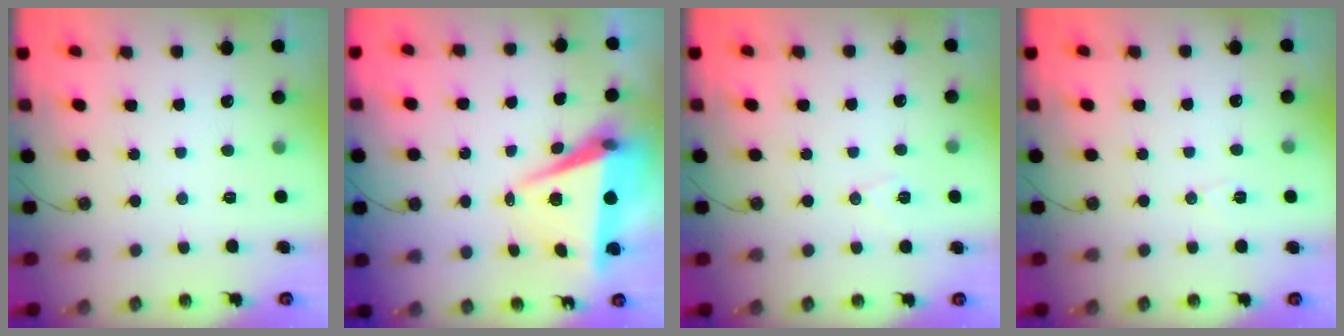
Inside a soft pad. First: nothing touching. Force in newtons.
{"total": 7.5, "press": 6.2, "slide": 4.2}
{"total": 5.7, "press": 4.6, "slide": 3.3}
{"total": 5.1, "press": 4.9, "slide": 1.6}